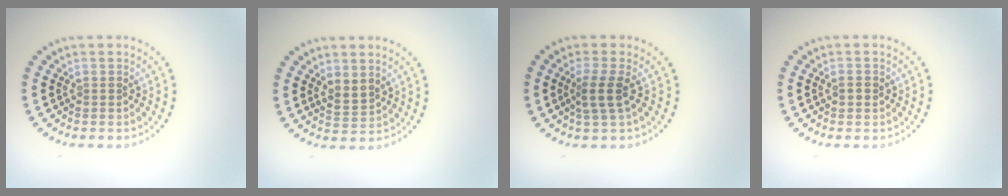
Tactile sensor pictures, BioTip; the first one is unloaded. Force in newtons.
{"total": 1.9, "press": 1.8, "slide": 0.7}
{"total": 2.5, "press": 2.0, "slide": 1.5}
{"total": 0.9, "press": 0.9, "slide": 0.2}